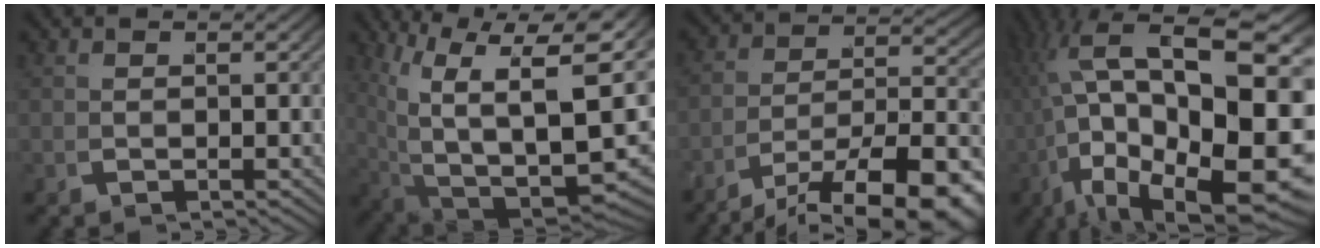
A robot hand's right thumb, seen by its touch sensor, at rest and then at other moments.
{"total": 16.3, "force": [0.3, 10.3, 12.6], "torque": [-0.214, -0.072, 0.046]}
{"total": 11.8, "force": [-6.3, 6.5, 7.6], "torque": [-0.107, -0.040, -0.086]}
{"total": 20.9, "force": [-2.5, 12.1, 16.9], "torque": [-0.306, -0.089, 0.011]}